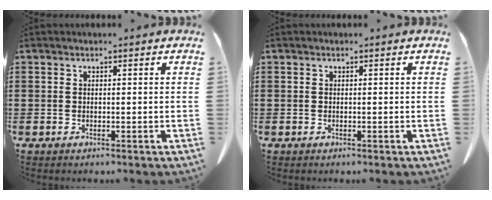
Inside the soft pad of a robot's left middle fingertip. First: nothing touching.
{"total": 0.0}